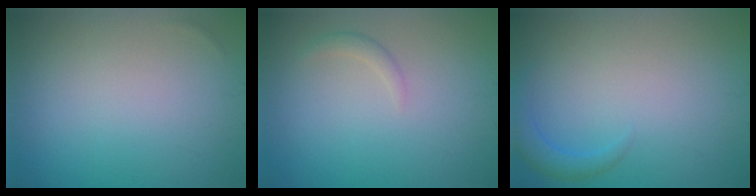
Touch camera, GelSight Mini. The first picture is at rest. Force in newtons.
{"total": 1.0, "press": 1.0, "slide": 0.1}
{"total": 1.8, "press": 1.8, "slide": 0.1}